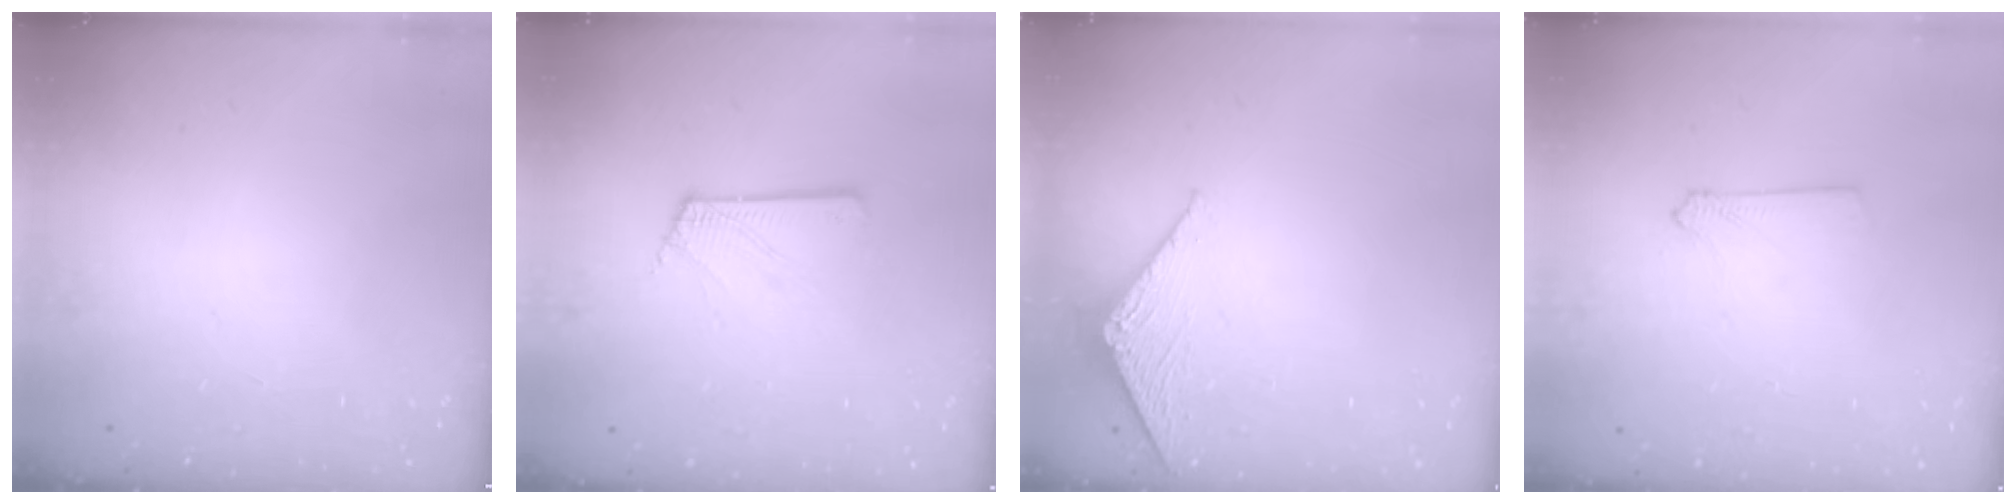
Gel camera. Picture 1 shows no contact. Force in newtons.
{"total": 3.3, "press": 3.3, "slide": 0.4}
{"total": 2.4, "press": 2.4, "slide": 0.2}
{"total": 2.4, "press": 2.4, "slide": 0.3}